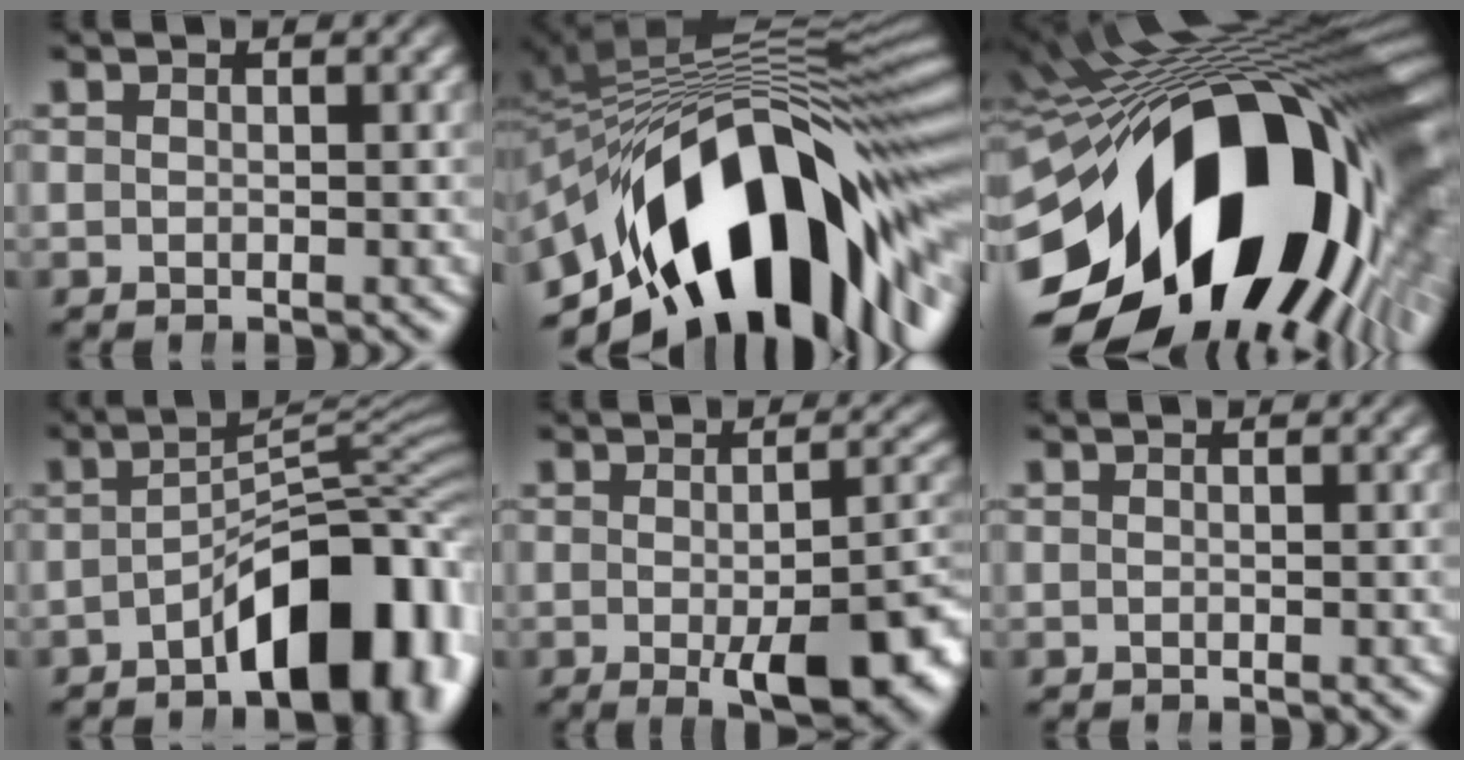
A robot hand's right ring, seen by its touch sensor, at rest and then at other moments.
{"total": 23.4, "force": [-6.0, 12.6, 18.8], "torque": [-0.295, -0.018, -0.072]}
{"total": 33.6, "force": [-4.1, 19.5, 27.1], "torque": [-0.385, -0.014, -0.053]}
{"total": 12.7, "force": [-4.8, 5.8, 10.2], "torque": [-0.132, -0.033, -0.055]}
{"total": 8.6, "force": [-3.2, 3.3, 7.3], "torque": [-0.081, -0.023, -0.040]}
{"total": 0.0}